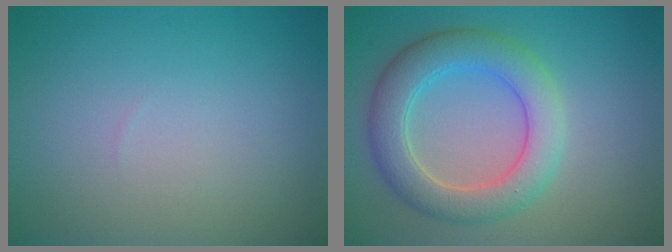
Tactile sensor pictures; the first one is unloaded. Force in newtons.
{"total": 5.6, "press": 5.6, "slide": 0.4}